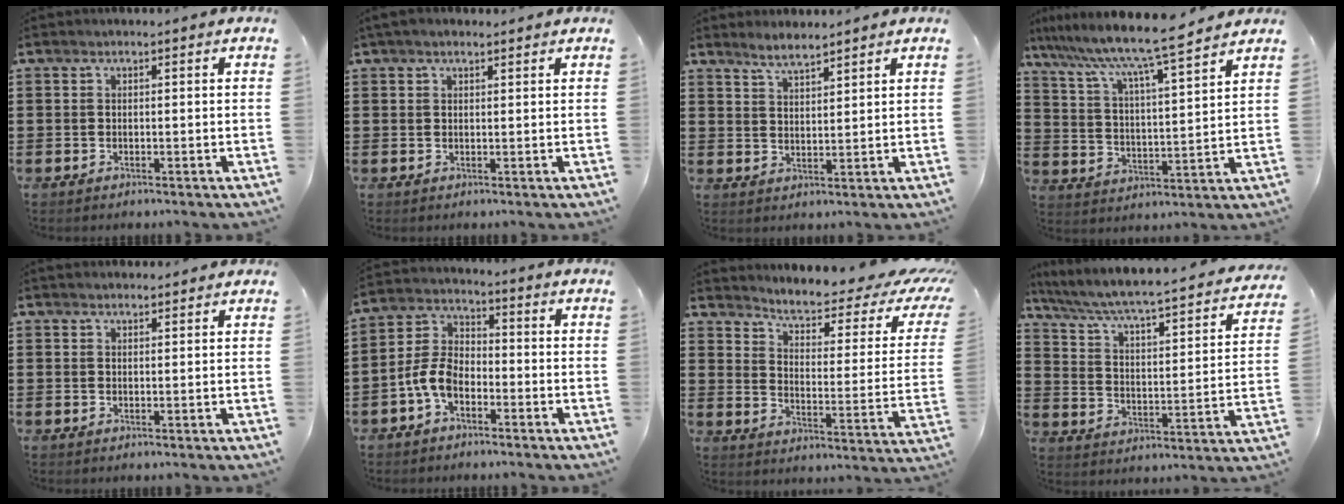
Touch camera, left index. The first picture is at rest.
{"total": 1.5, "force": [1.2, 0.6, 0.8], "torque": [-0.018, 0.005, 0.021]}
{"total": 3.5, "force": [3.2, 0.6, 1.1], "torque": [-0.032, 0.000, 0.059]}
{"total": 7.9, "force": [7.0, -0.5, 3.6], "torque": [-0.099, -0.047, 0.113]}
{"total": 1.3, "force": [1.3, 0.2, 0.0], "torque": [-0.003, 0.002, 0.026]}
{"total": 6.0, "force": [-3.2, 3.5, 3.8], "torque": [-0.103, 0.007, -0.069]}
{"total": 5.2, "force": [3.8, 1.2, 3.4], "torque": [-0.076, -0.032, 0.056]}
{"total": 4.3, "force": [3.7, 0.1, 2.3], "torque": [-0.066, -0.044, 0.049]}